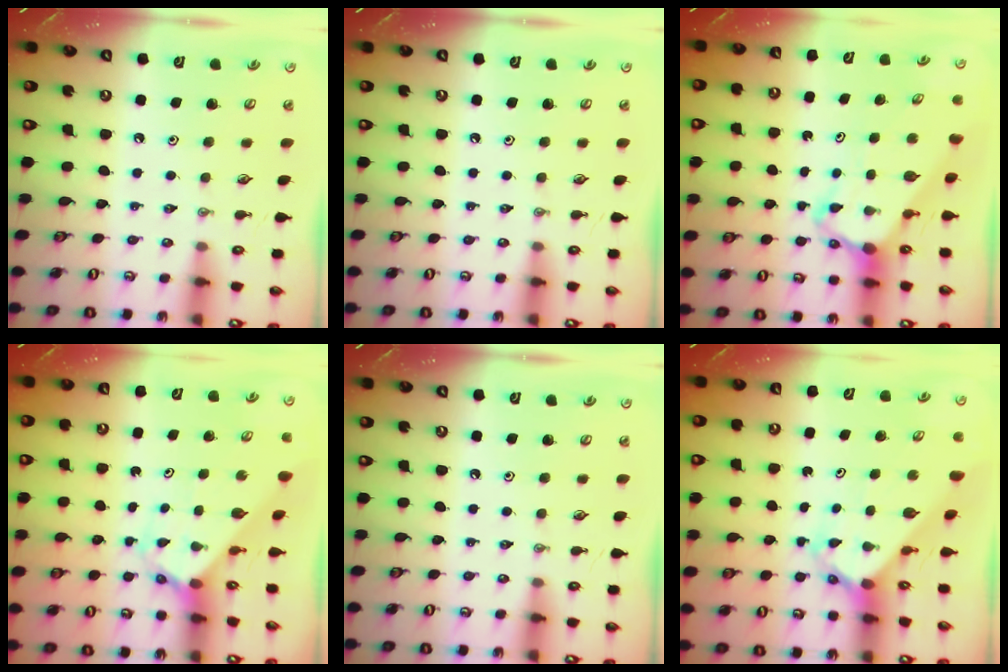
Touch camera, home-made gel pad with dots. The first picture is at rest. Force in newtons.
{"total": 0.0}
{"total": 5.1, "press": 5.1, "slide": 0.3}
{"total": 2.7, "press": 2.7, "slide": 0.2}
{"total": 0.0}
{"total": 2.7, "press": 2.7, "slide": 0.2}